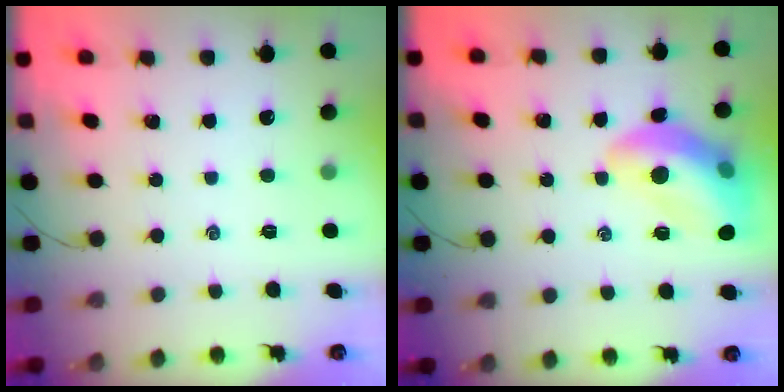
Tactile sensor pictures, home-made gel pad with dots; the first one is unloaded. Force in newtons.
{"total": 15.2, "press": 15.1, "slide": 1.9}